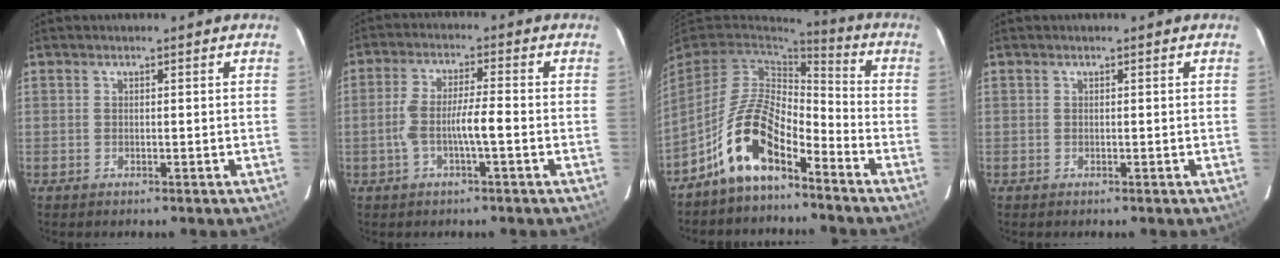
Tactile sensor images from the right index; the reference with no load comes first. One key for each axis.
{"total": 6.0, "fx": -1.5, "fy": 0.6, "fz": 5.8, "tx": -0.119, "ty": 0.012, "tz": -0.027}
{"total": 10.9, "fx": -6.9, "fy": 3.9, "fz": 7.5, "tx": -0.165, "ty": 0.019, "tz": -0.131}
{"total": 0.0}